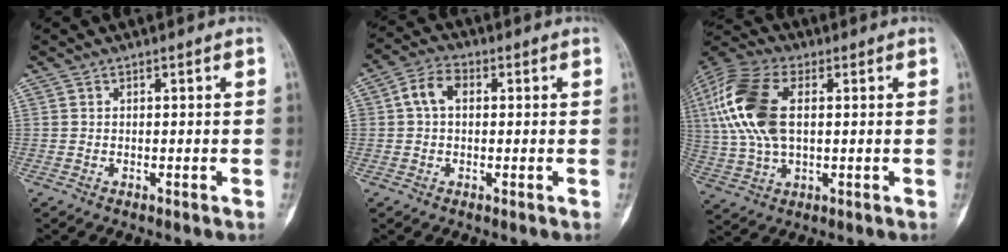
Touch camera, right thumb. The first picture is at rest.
{"total": 5.8, "force": [0.9, 4.0, 4.1], "torque": [-0.074, 0.019, 0.012]}
{"total": 17.9, "force": [3.3, 9.8, 14.6], "torque": [-0.331, 0.012, 0.058]}